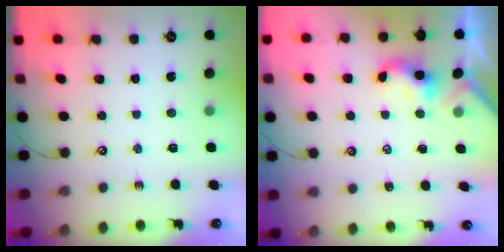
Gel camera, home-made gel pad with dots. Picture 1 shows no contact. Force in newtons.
{"total": 2.2, "press": 2.2, "slide": 0.2}